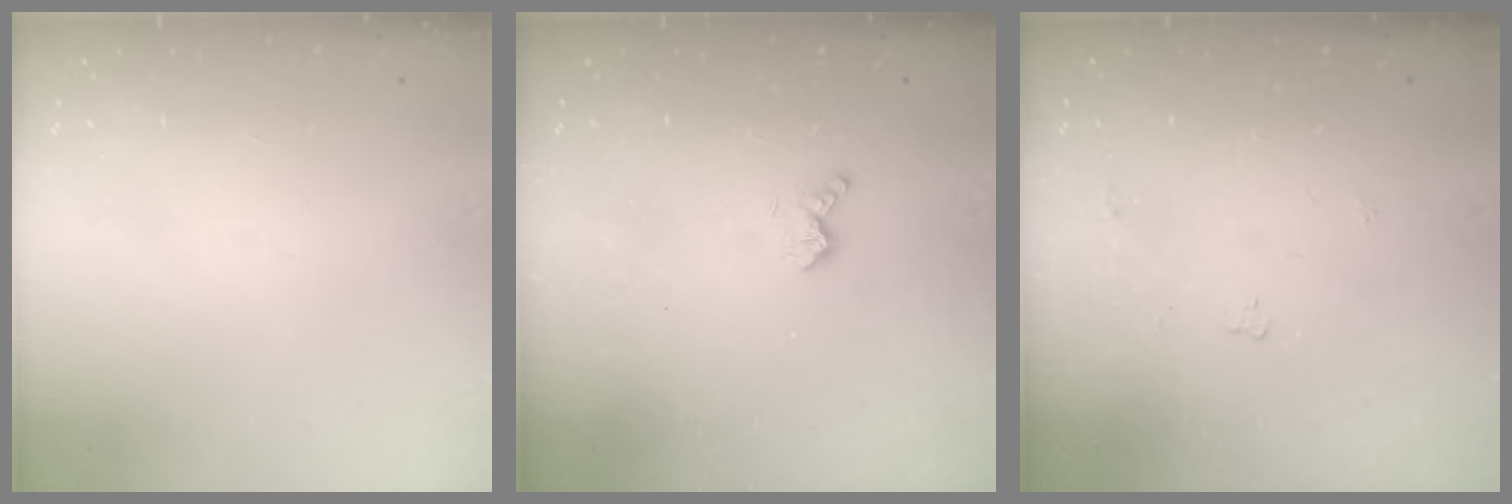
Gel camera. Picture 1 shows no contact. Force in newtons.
{"total": 2.6, "press": 2.6, "slide": 0.6}
{"total": 3.5, "press": 3.4, "slide": 0.6}